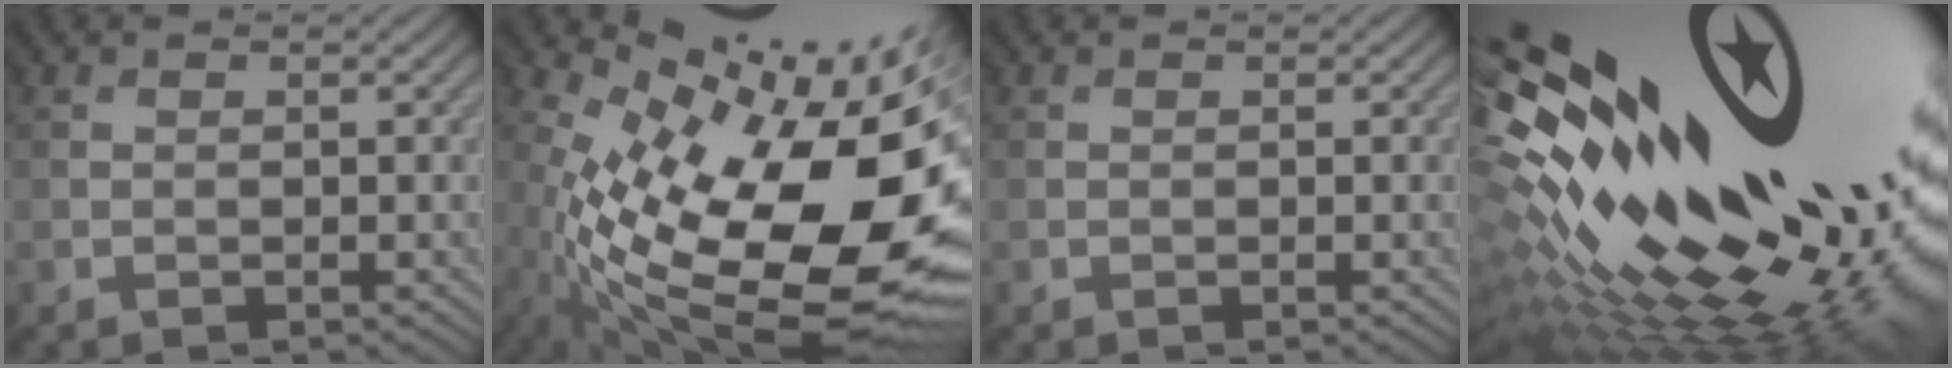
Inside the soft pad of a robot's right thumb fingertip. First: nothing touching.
{"total": 17.0, "force": [-1.3, 7.3, 15.3], "torque": [-0.274, -0.041, -0.006]}
{"total": 0.0}
{"total": 21.0, "force": [3.9, 9.8, 18.2], "torque": [-0.293, -0.027, 0.096]}